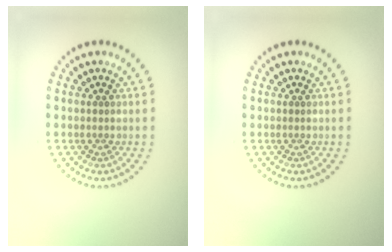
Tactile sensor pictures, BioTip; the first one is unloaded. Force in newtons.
{"total": 0.0}